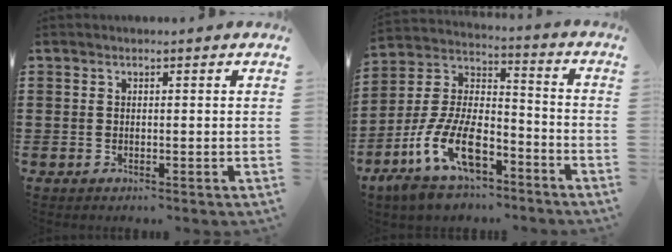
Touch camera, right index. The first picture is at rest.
{"total": 14.0, "force": [-8.6, 5.8, 9.4], "torque": [-0.207, 0.013, -0.162]}